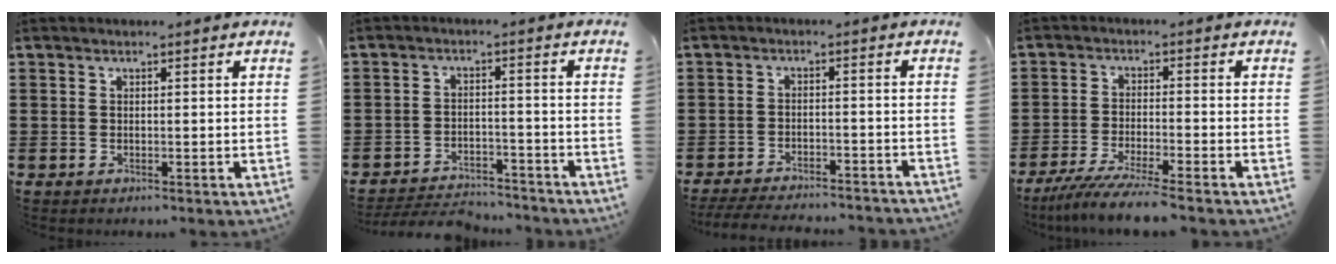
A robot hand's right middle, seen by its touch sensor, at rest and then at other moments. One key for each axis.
{"total": 4.3, "fx": -4.2, "fy": 0.7, "fz": 0.6, "tx": -0.019, "ty": 0.004, "tz": -0.091}
{"total": 4.2, "fx": -4.0, "fy": 0.1, "fz": 1.1, "tx": -0.024, "ty": -0.003, "tz": -0.081}
{"total": 5.4, "fx": -4.8, "fy": -0.5, "fz": 2.3, "tx": -0.056, "ty": -0.023, "tz": -0.096}